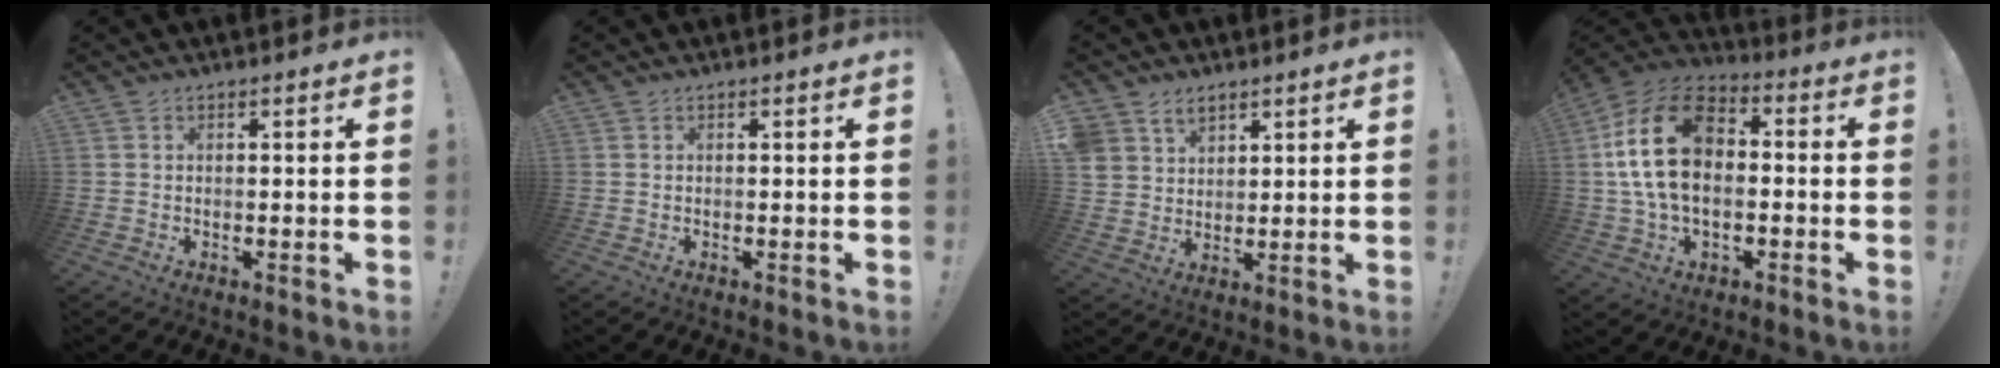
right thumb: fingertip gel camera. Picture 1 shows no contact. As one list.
[{"total": 0.0}, {"total": 6.3, "force": [4.4, 4.4, 1.0], "torque": [-0.023, -0.029, 0.089]}, {"total": 20.3, "force": [2.1, 13.5, 15.0], "torque": [-0.272, 0.016, 0.043]}]